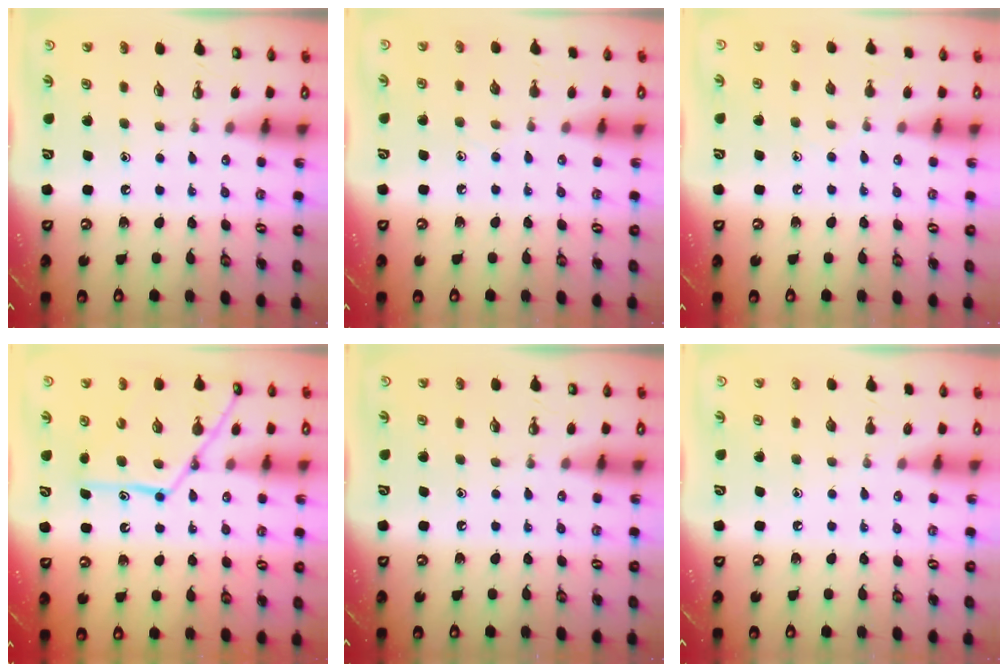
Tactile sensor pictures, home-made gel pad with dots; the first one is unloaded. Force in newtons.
{"total": 4.6, "press": 4.6, "slide": 0.5}
{"total": 3.8, "press": 3.8, "slide": 0.4}
{"total": 14.2, "press": 14.2, "slide": 1.1}
{"total": 0.0}
{"total": 0.0}